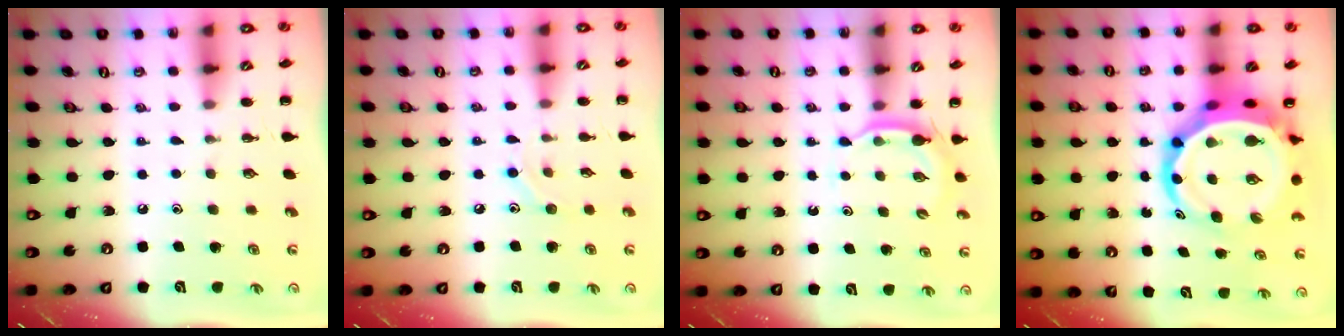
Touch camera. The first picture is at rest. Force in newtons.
{"total": 6.7, "press": 6.6, "slide": 1.1}
{"total": 2.9, "press": 2.8, "slide": 0.7}
{"total": 11.5, "press": 11.0, "slide": 3.1}